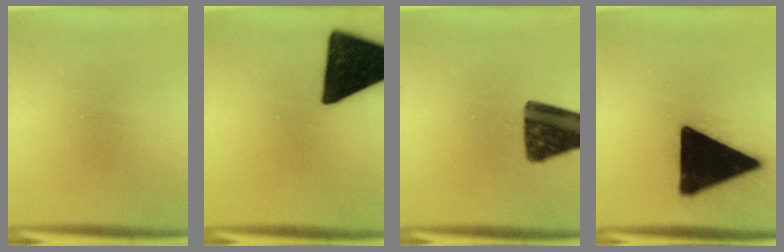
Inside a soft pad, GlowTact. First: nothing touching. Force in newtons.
{"total": 19.4}
{"total": 14.5}
{"total": 21.1}